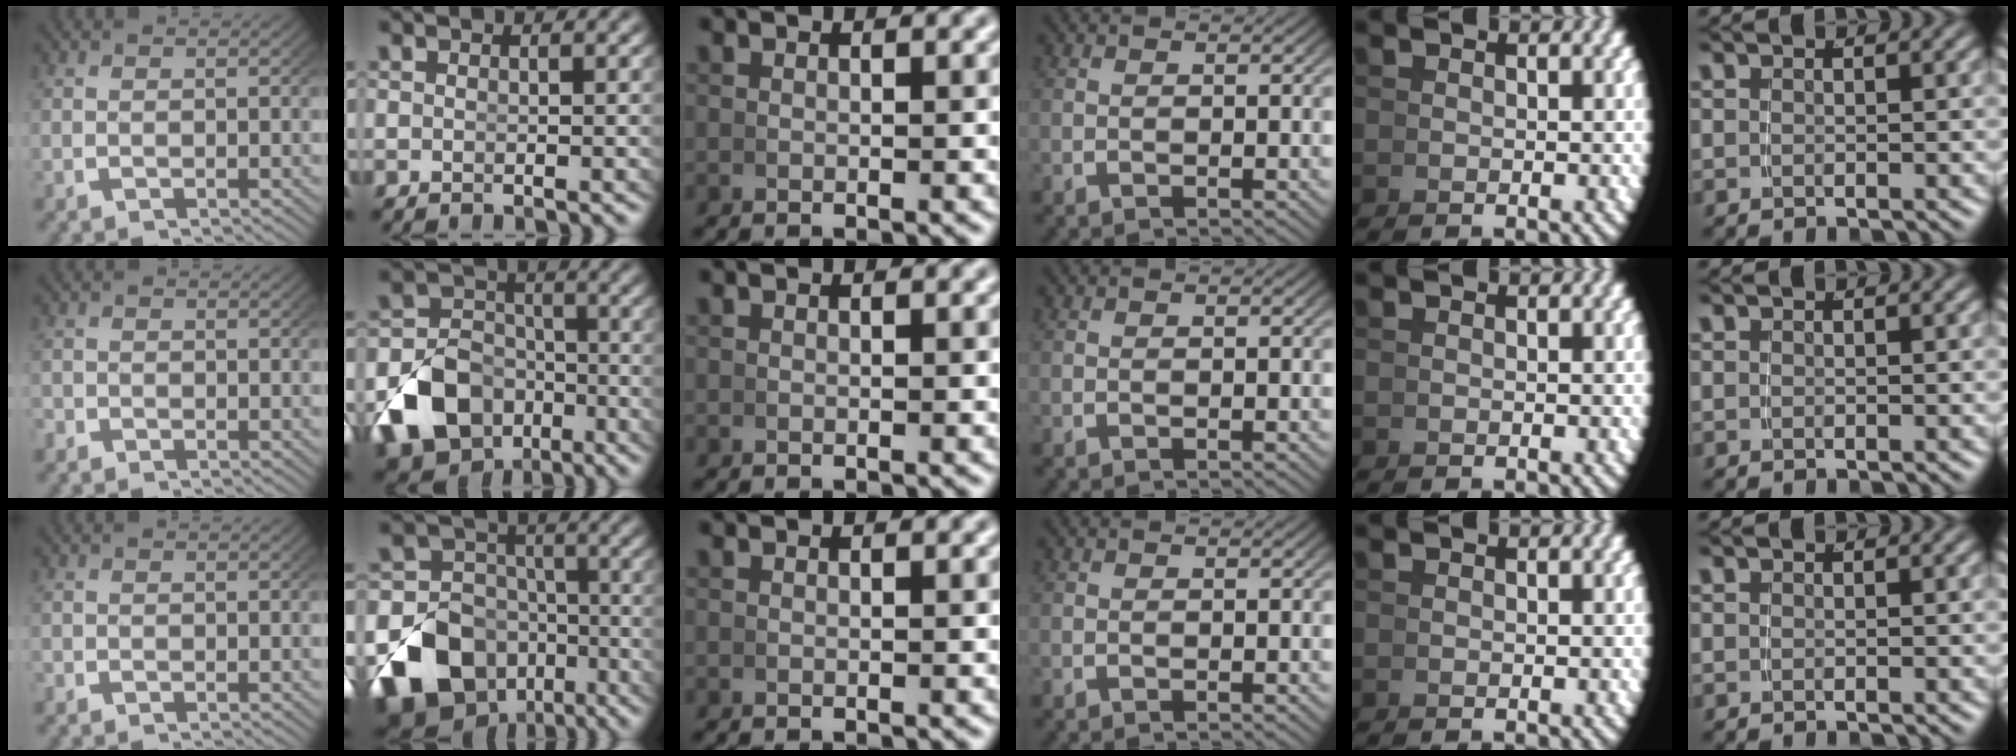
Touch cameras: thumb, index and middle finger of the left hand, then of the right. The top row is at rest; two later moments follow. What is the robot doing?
{"motion": "grasp_and_lifting", "object": "coin"}